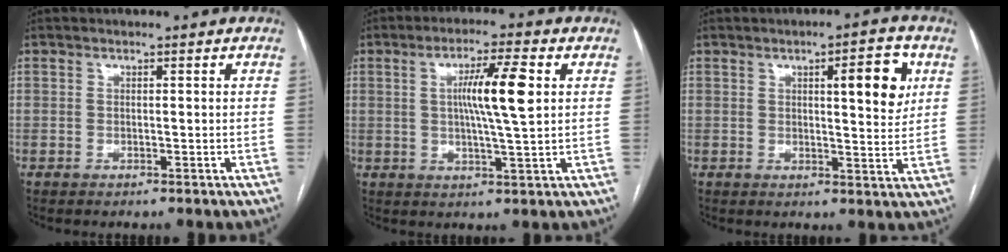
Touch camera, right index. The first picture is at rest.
{"total": 8.6, "force": [1.6, -0.1, 8.4], "torque": [-0.148, 0.001, 0.027]}
{"total": 7.7, "force": [2.6, 1.6, 7.0], "torque": [-0.093, 0.002, 0.032]}